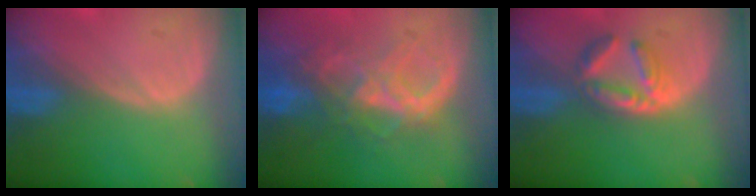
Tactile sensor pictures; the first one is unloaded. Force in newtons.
{"total": 8.1, "press": 7.6, "slide": 2.7}
{"total": 5.3, "press": 5.2, "slide": 0.8}